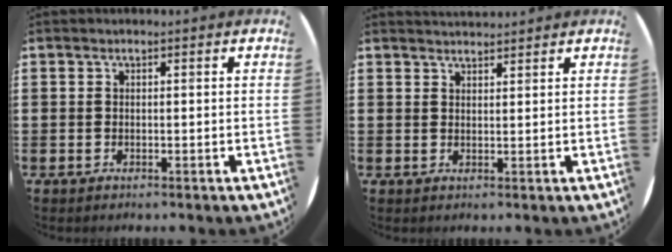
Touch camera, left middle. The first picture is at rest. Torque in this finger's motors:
{"motor_torque": [0.40, -0.44, -0.02, -0.01]}